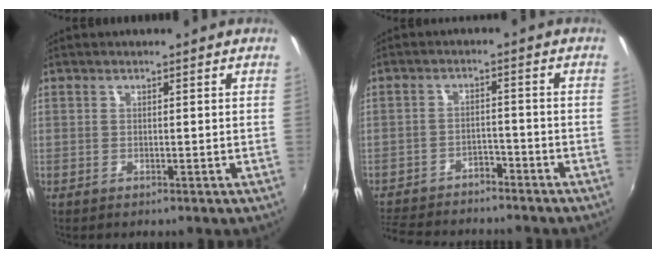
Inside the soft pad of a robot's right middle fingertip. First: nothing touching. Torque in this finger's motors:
{"motor_torque": [1.07, -1.07, 0.14, 0.05]}